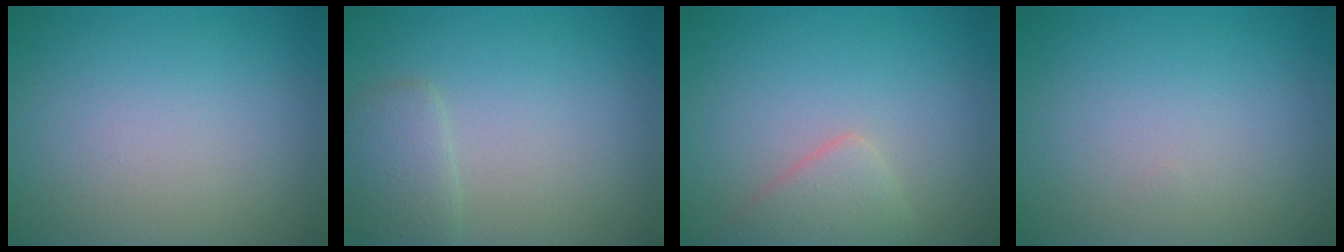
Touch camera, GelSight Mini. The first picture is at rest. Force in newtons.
{"total": 2.1, "press": 2.1, "slide": 0.1}
{"total": 2.4, "press": 2.3, "slide": 0.2}
{"total": 0.0}